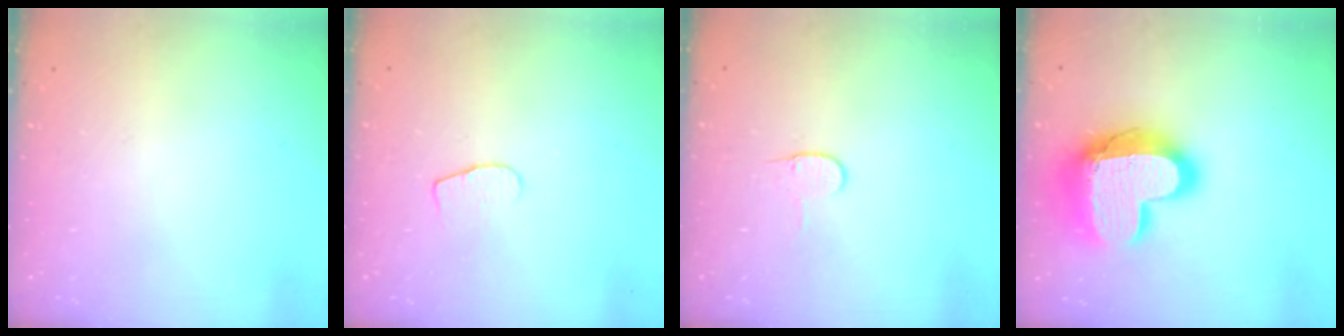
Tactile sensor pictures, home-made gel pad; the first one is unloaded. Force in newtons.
{"total": 5.4, "press": 5.4, "slide": 0.5}
{"total": 4.9, "press": 4.9, "slide": 0.4}
{"total": 18.9, "press": 18.8, "slide": 1.5}